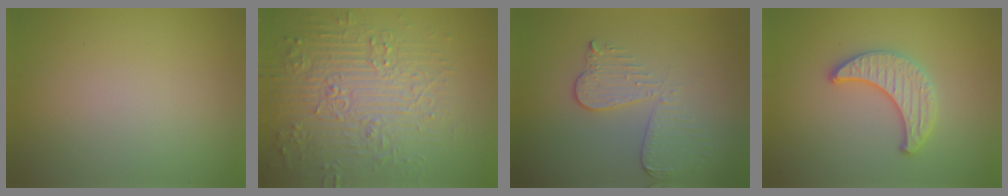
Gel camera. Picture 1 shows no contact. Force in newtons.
{"total": 7.5, "press": 5.9, "slide": 4.6}
{"total": 3.6, "press": 3.2, "slide": 1.7}
{"total": 3.0, "press": 3.0, "slide": 0.5}